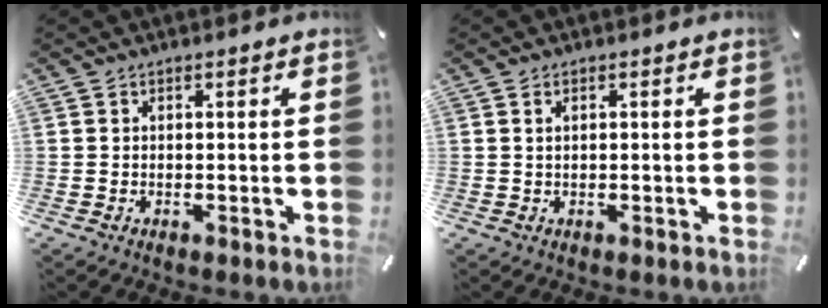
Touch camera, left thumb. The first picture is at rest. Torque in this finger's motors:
{"motor_torque": [-0.01, -0.42, 0.01, 0.13, -0.03]}